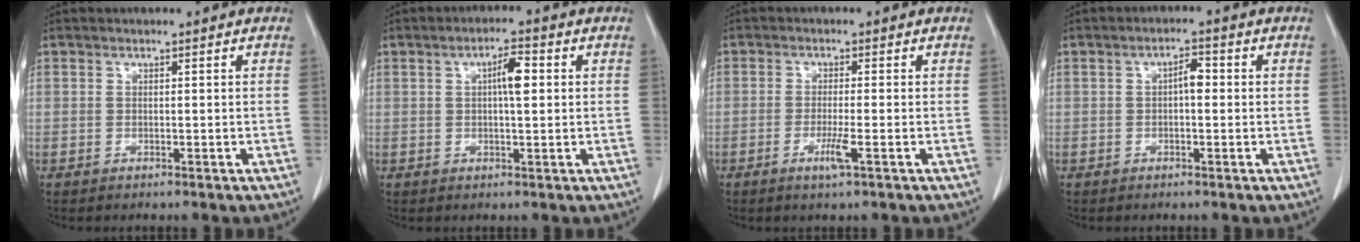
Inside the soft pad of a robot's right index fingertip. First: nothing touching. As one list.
[{"total": 4.3, "force": [0.8, 0.8, 4.1], "torque": [-0.069, 0.007, 0.011]}, {"total": 3.2, "force": [-1.4, -0.2, 2.9], "torque": [-0.058, -0.007, -0.027]}, {"total": 2.6, "force": [0.1, 1.0, 2.4], "torque": [-0.035, 0.009, -0.001]}]